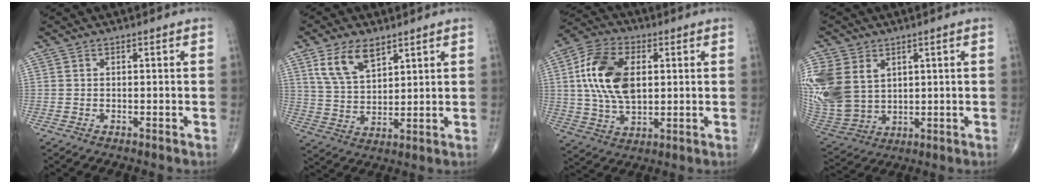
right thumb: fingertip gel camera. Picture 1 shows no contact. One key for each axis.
{"total": 9.1, "fx": 5.2, "fy": 4.7, "fz": 5.7, "tx": -0.095, "ty": -0.023, "tz": 0.107}
{"total": 14.9, "fx": 2.2, "fy": 8.9, "fz": 11.7, "tx": -0.220, "ty": 0.006, "tz": 0.039}
{"total": 17.5, "fx": 4.4, "fy": 13.2, "fz": 10.6, "tx": -0.255, "ty": -0.008, "tz": 0.109}